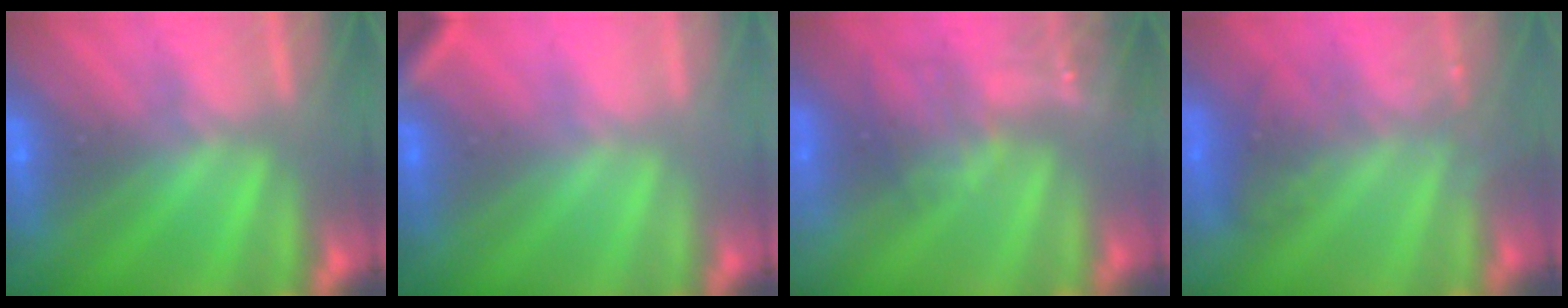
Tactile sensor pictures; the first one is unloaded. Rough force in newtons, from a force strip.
{"total": 2.5}
{"total": 4.4}
{"total": 2.9}